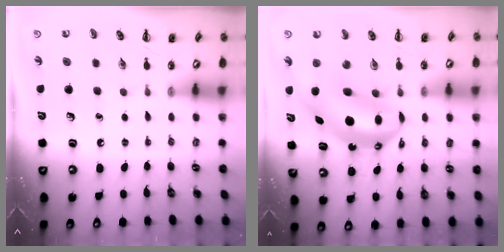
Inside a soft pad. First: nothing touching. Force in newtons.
{"total": 10.3, "press": 10.0, "slide": 2.4}